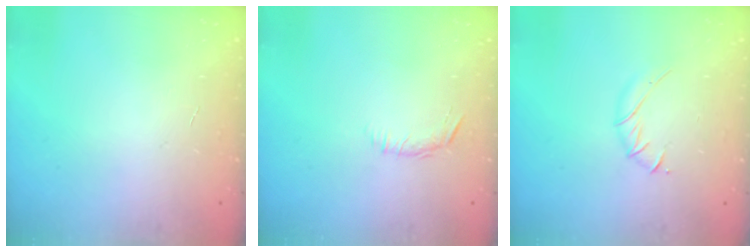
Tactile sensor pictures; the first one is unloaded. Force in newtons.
{"total": 6.2, "press": 5.9, "slide": 1.9}
{"total": 3.8, "press": 3.7, "slide": 1.0}